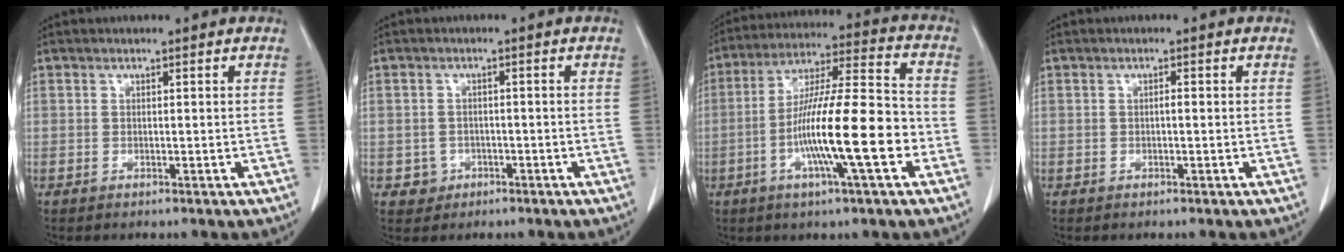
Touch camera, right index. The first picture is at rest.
{"total": 2.7, "force": [-1.0, 2.5, 0.0], "torque": [0.009, 0.013, -0.011]}
{"total": 16.2, "force": [-4.5, 1.0, 15.5], "torque": [-0.271, 0.001, -0.080]}
{"total": 0.7, "force": [-0.1, 0.1, 0.7], "torque": [-0.011, 0.002, 0.000]}